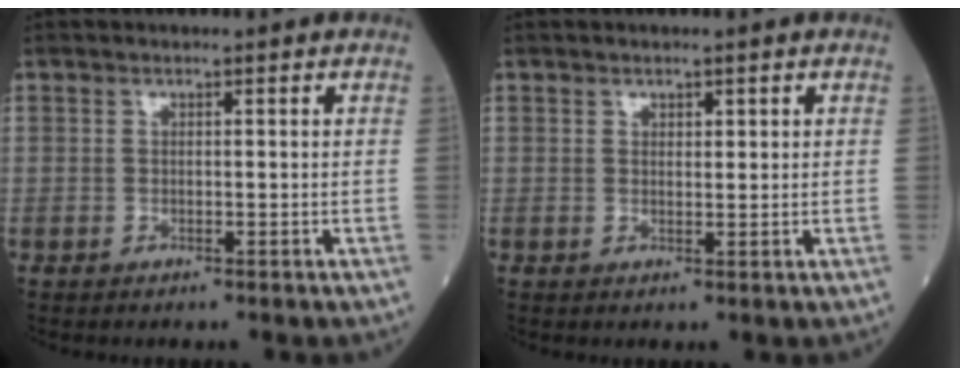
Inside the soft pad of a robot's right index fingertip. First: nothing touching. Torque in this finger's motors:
{"motor_torque": [-0.04, 0.04, -0.03, -0.01]}